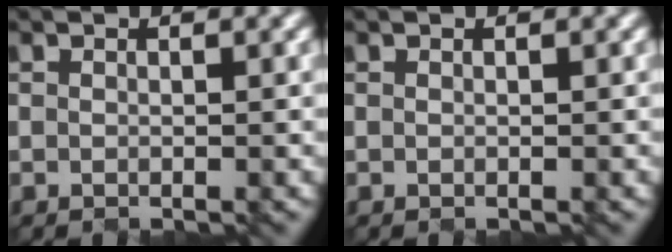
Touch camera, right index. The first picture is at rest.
{"total": 0.0}